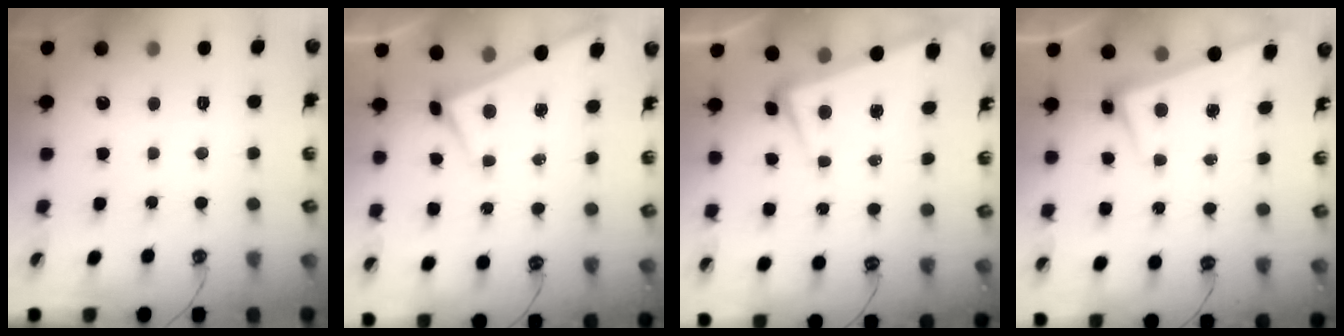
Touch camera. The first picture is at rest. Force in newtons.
{"total": 1.6, "press": 1.6, "slide": 0.1}
{"total": 3.7, "press": 3.4, "slide": 1.5}
{"total": 2.6, "press": 2.5, "slide": 0.7}